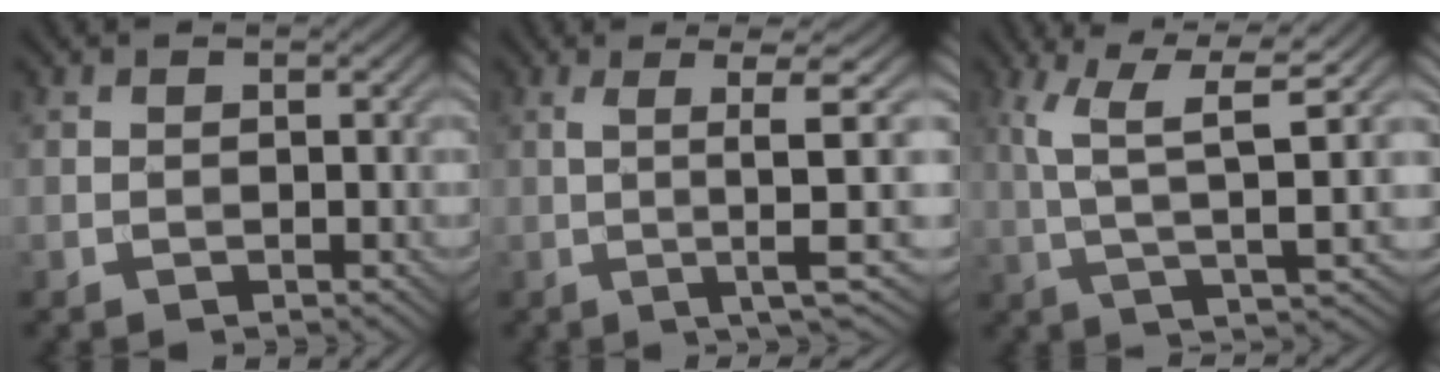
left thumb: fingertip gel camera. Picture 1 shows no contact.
{"total": 6.5, "force": [0.0, 0.1, 6.5], "torque": [-0.125, 0.007, -0.002]}
{"total": 8.1, "force": [2.1, 1.8, 7.6], "torque": [-0.154, 0.011, 0.044]}